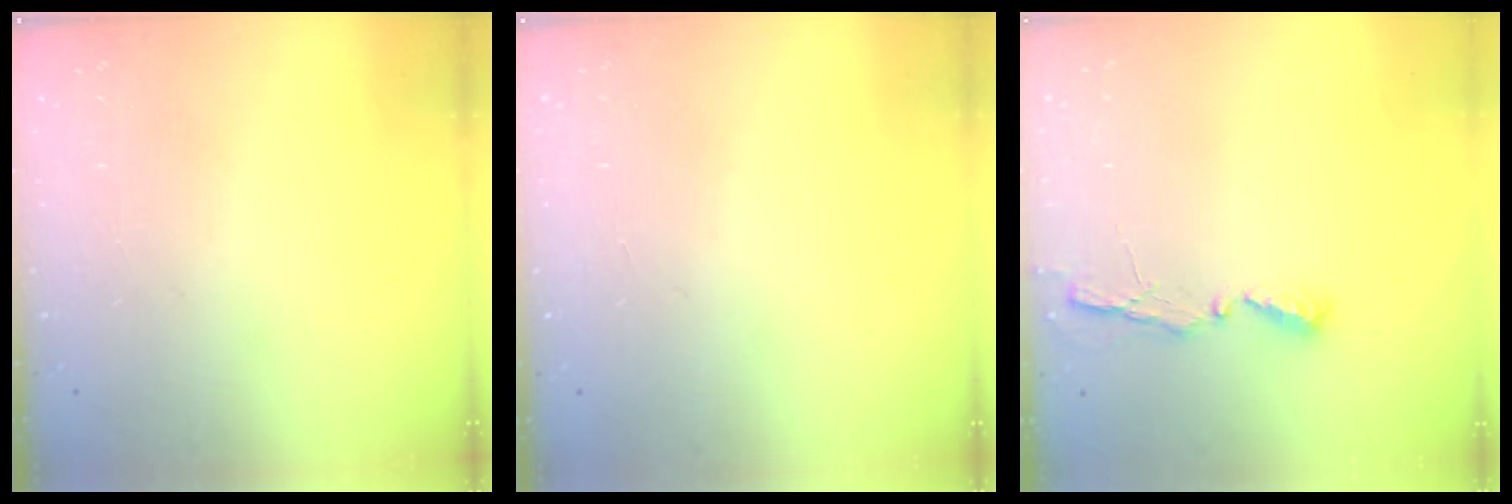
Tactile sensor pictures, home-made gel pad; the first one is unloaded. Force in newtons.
{"total": 0.9, "press": 0.9, "slide": 0.0}
{"total": 4.5, "press": 4.5, "slide": 0.4}